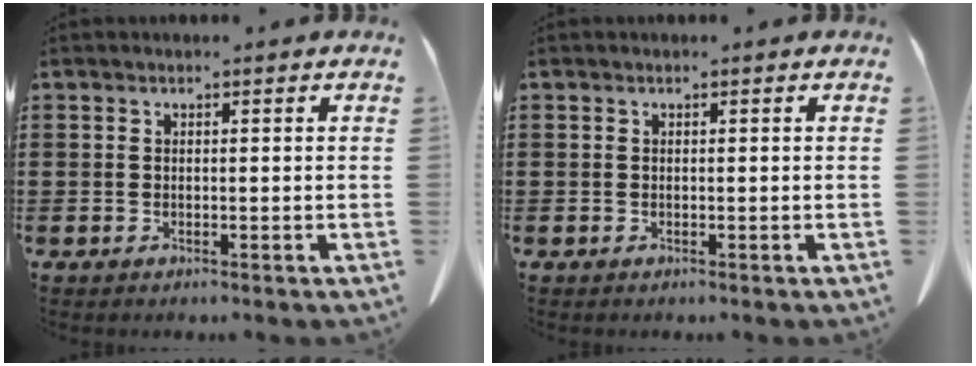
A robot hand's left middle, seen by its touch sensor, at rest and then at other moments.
{"total": 0.0}